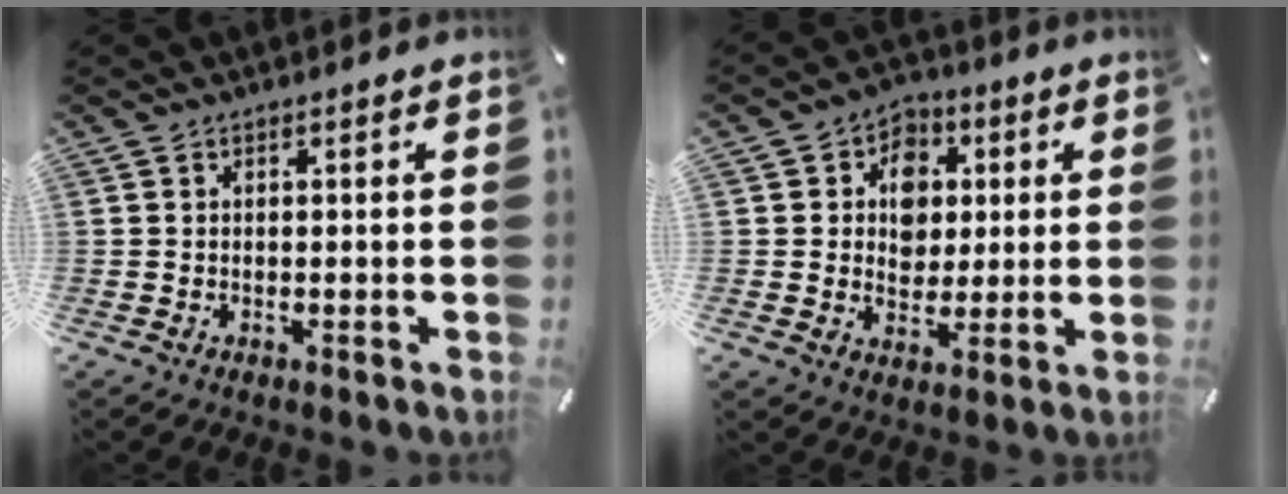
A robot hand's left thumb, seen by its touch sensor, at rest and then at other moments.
{"total": 8.8, "force": [1.0, 8.1, 3.5], "torque": [-0.048, 0.001, 0.019]}